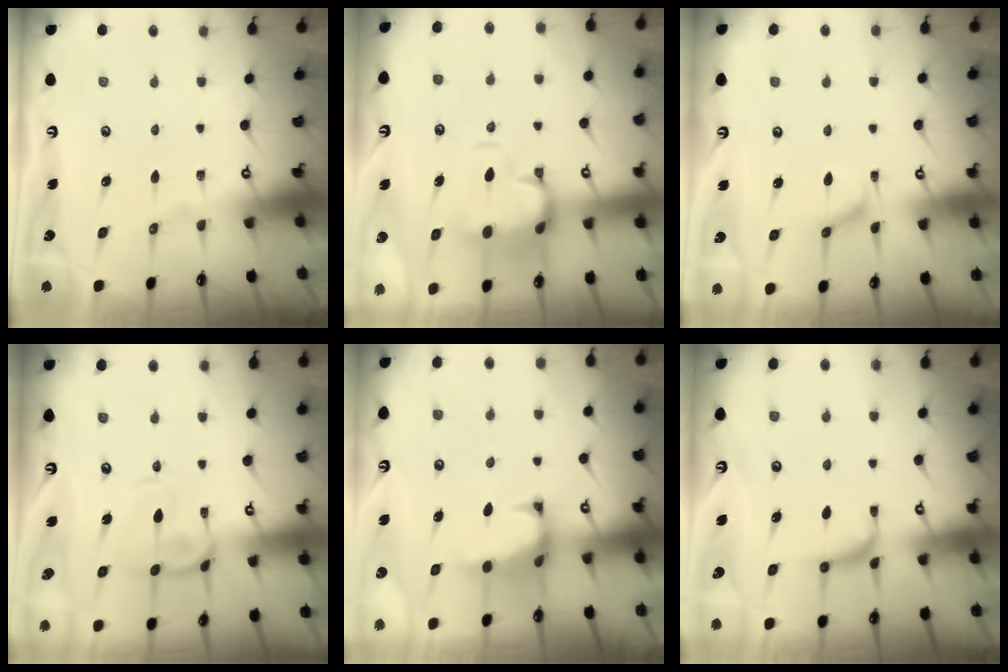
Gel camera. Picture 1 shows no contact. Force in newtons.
{"total": 4.5, "press": 4.2, "slide": 1.8}
{"total": 1.9, "press": 1.9, "slide": 0.6}
{"total": 4.3, "press": 4.2, "slide": 1.0}
{"total": 0.7, "press": 0.0, "slide": 0.7}
{"total": 1.0, "press": 0.8, "slide": 0.7}